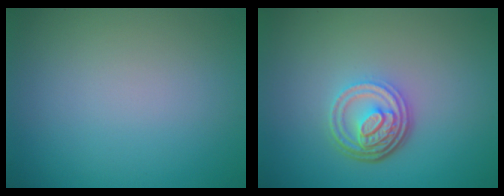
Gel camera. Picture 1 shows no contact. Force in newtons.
{"total": 4.7, "press": 3.5, "slide": 3.2}